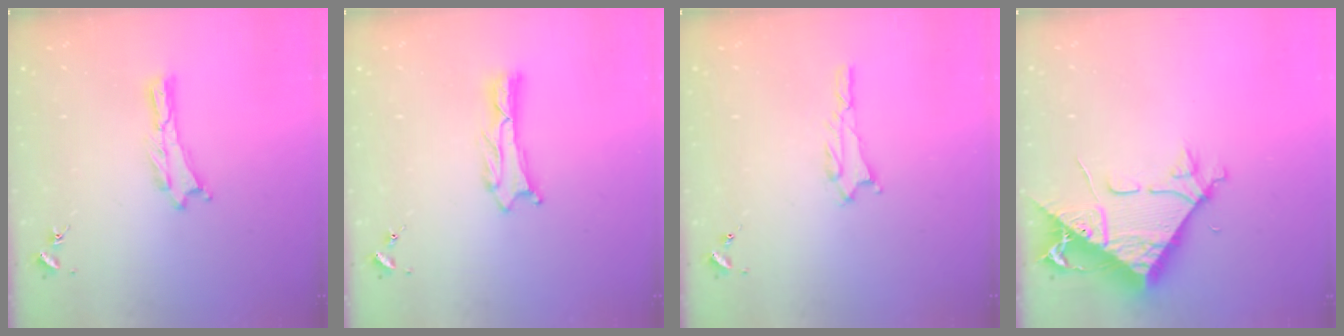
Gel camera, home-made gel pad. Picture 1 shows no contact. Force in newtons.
{"total": 1.1, "press": 1.1, "slide": 0.2}
{"total": 1.8, "press": 1.8, "slide": 0.2}
{"total": 8.7, "press": 8.6, "slide": 1.0}